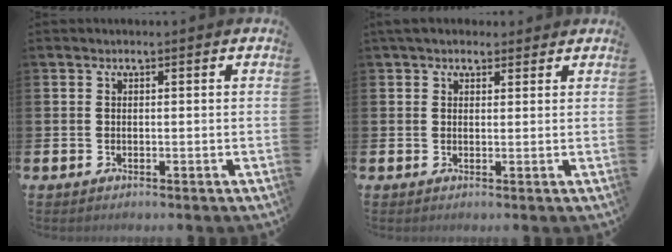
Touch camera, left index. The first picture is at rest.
{"total": 3.1, "force": [2.6, 1.5, 0.5], "torque": [0.004, -0.009, 0.042]}